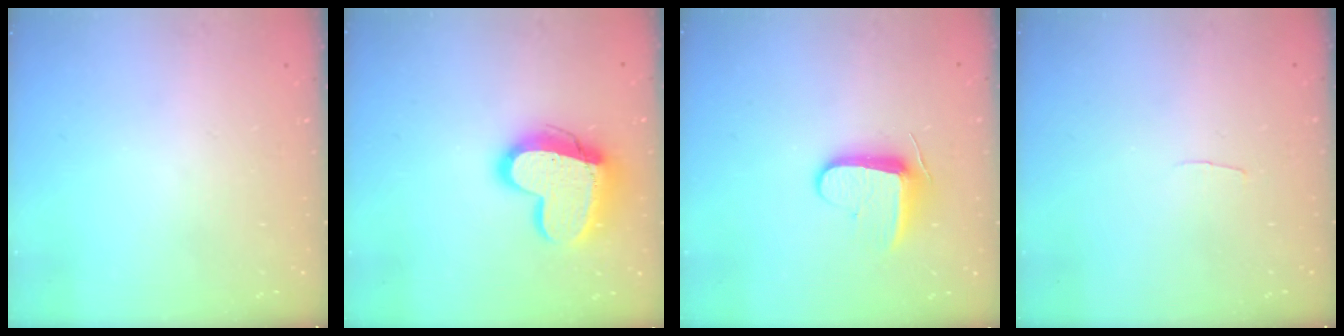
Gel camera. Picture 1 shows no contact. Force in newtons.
{"total": 16.7, "press": 16.7, "slide": 1.1}
{"total": 9.3, "press": 9.3, "slide": 0.6}
{"total": 2.0, "press": 2.0, "slide": 0.2}